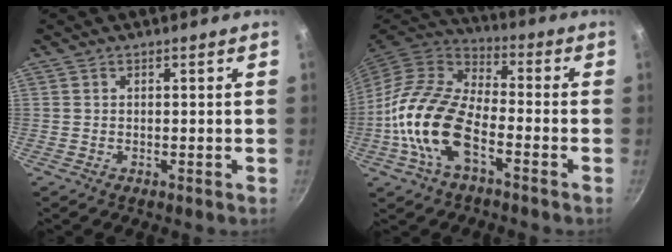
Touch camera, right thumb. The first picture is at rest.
{"total": 17.4, "force": [-5.7, 9.0, 13.8], "torque": [-0.255, 0.035, -0.122]}